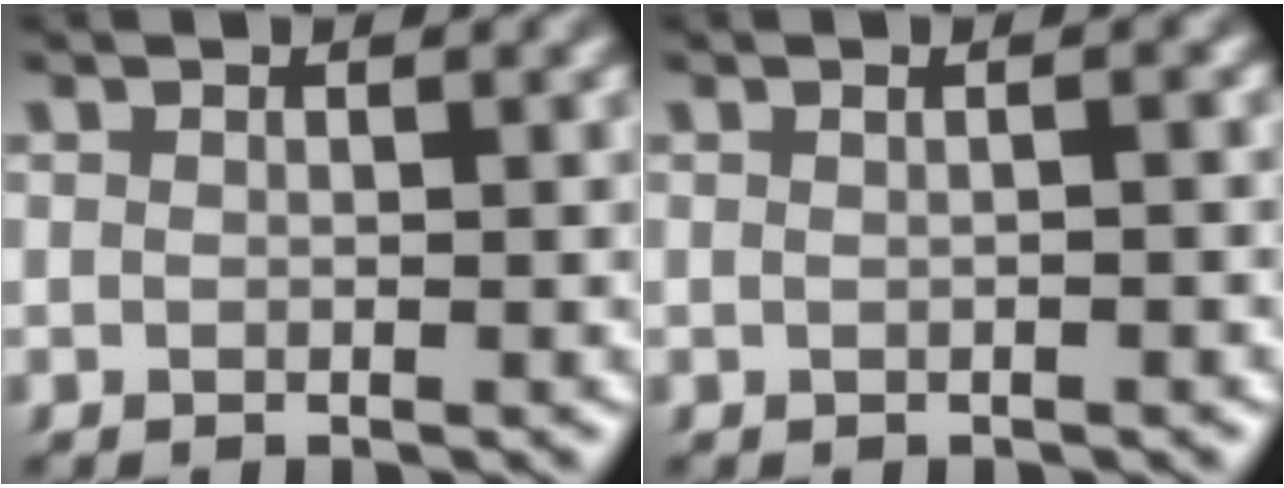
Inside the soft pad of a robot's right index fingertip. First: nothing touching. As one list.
[{"total": 1.0, "force": [0.0, 0.1, 1.0], "torque": [-0.012, 0.007, -0.004]}]